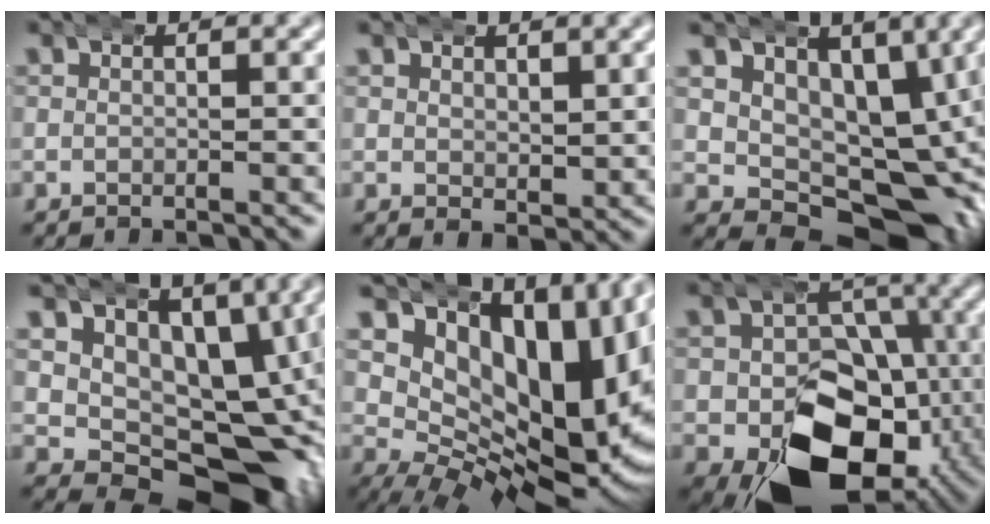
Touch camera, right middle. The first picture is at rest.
{"total": 2.3, "force": [2.3, 0.5, 0.3], "torque": [0.002, -0.002, 0.043]}
{"total": 9.7, "force": [-0.1, 7.2, 6.5], "torque": [-0.094, -0.039, 0.016]}
{"total": 12.2, "force": [0.0, 9.2, 8.0], "torque": [-0.123, -0.045, 0.018]}
{"total": 18.0, "force": [4.7, 10.0, 14.3], "torque": [-0.208, 0.002, 0.081]}
{"total": 14.5, "force": [-4.1, 10.1, 9.6], "torque": [-0.159, -0.055, -0.044]}